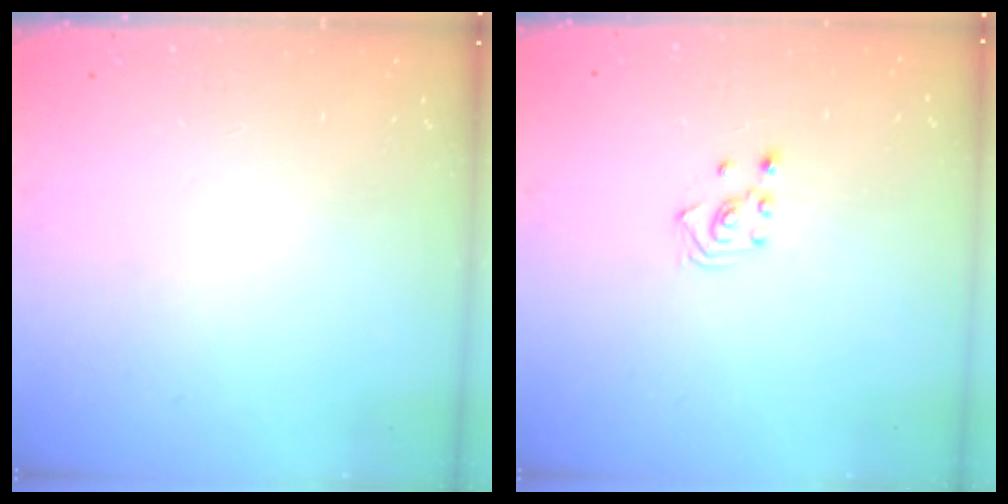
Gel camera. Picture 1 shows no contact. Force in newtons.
{"total": 2.5, "press": 2.3, "slide": 1.0}